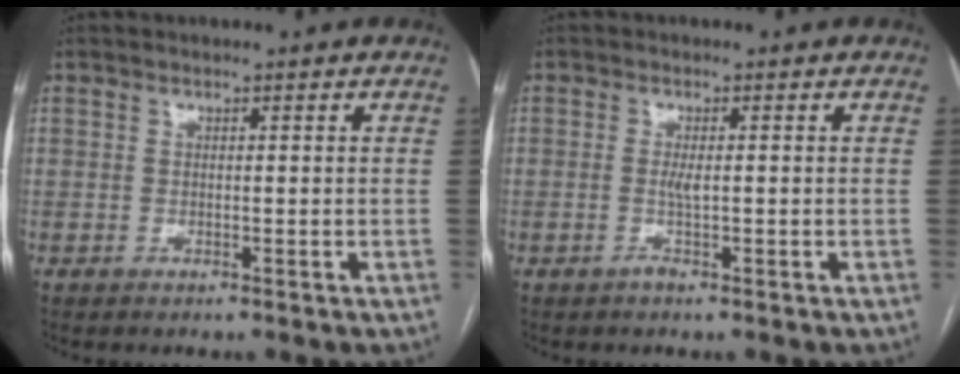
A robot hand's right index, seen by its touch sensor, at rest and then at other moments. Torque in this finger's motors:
{"motor_torque": [0.02, 0.02, 0.07, 0.01]}